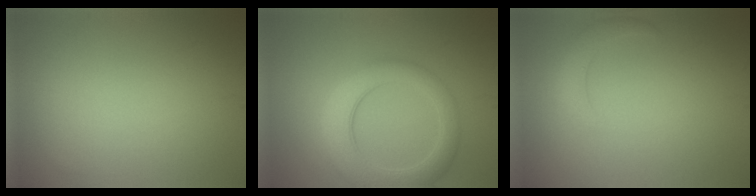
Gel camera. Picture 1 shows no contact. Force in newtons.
{"total": 5.9, "press": 5.8, "slide": 0.4}
{"total": 2.0, "press": 2.0, "slide": 0.2}